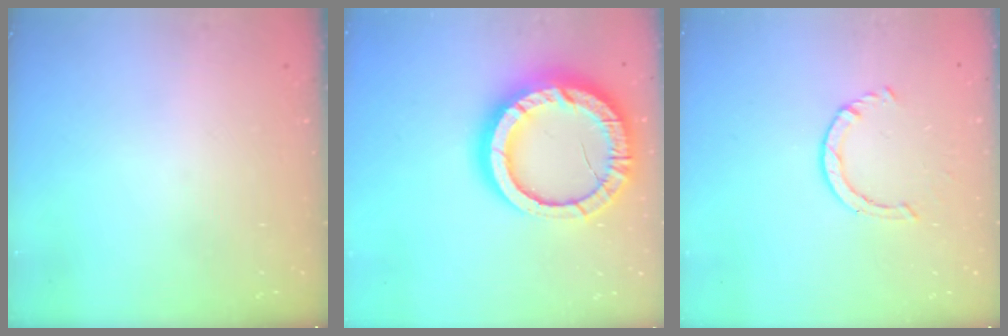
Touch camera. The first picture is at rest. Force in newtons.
{"total": 22.5, "press": 22.4, "slide": 2.0}
{"total": 2.2, "press": 2.2, "slide": 0.4}